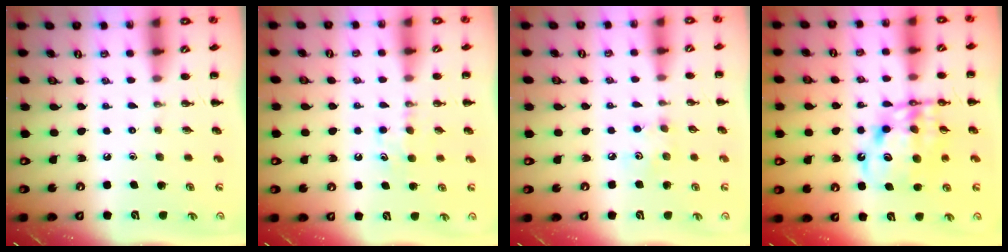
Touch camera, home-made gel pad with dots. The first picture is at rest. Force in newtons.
{"total": 4.6, "press": 4.4, "slide": 1.5}
{"total": 3.7, "press": 3.6, "slide": 0.8}
{"total": 11.9, "press": 11.6, "slide": 2.9}